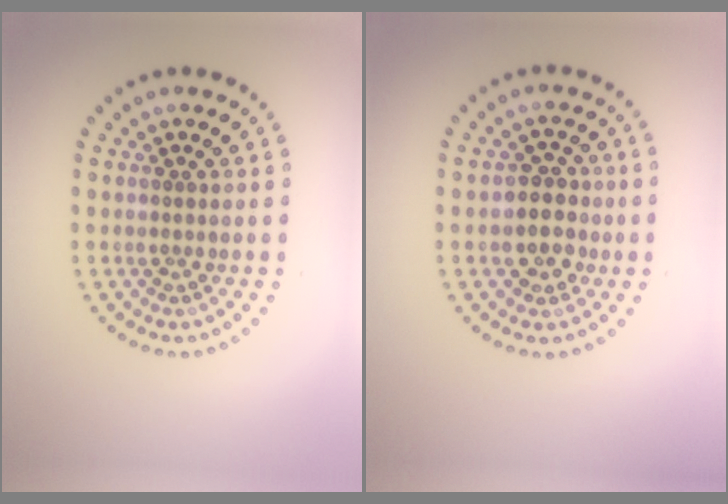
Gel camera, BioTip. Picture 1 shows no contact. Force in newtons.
{"total": 3.0, "press": 2.8, "slide": 1.1}